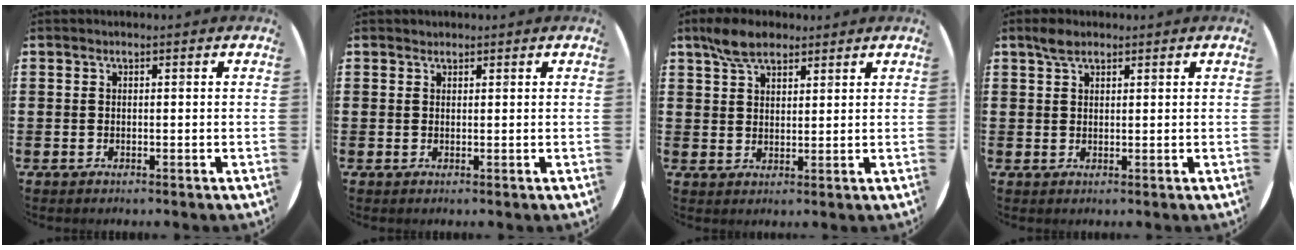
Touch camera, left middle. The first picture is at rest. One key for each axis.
{"total": 0.6, "fx": 0.6, "fy": 0.2, "fz": -0.1, "tx": 0.002, "ty": 0.003, "tz": 0.011}
{"total": 5.2, "fx": 4.2, "fy": 2.5, "fz": 1.9, "tx": -0.040, "ty": 0.001, "tz": 0.078}
{"total": 2.4, "fx": 1.9, "fy": 1.2, "fz": 1.0, "tx": -0.014, "ty": 0.003, "tz": 0.033}